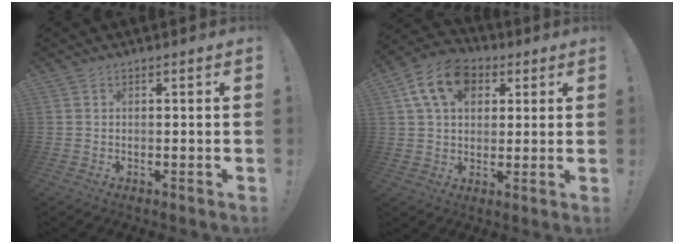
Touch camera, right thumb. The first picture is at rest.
{"total": 14.0, "force": [5.5, 9.9, 8.2], "torque": [-0.133, -0.007, 0.108]}